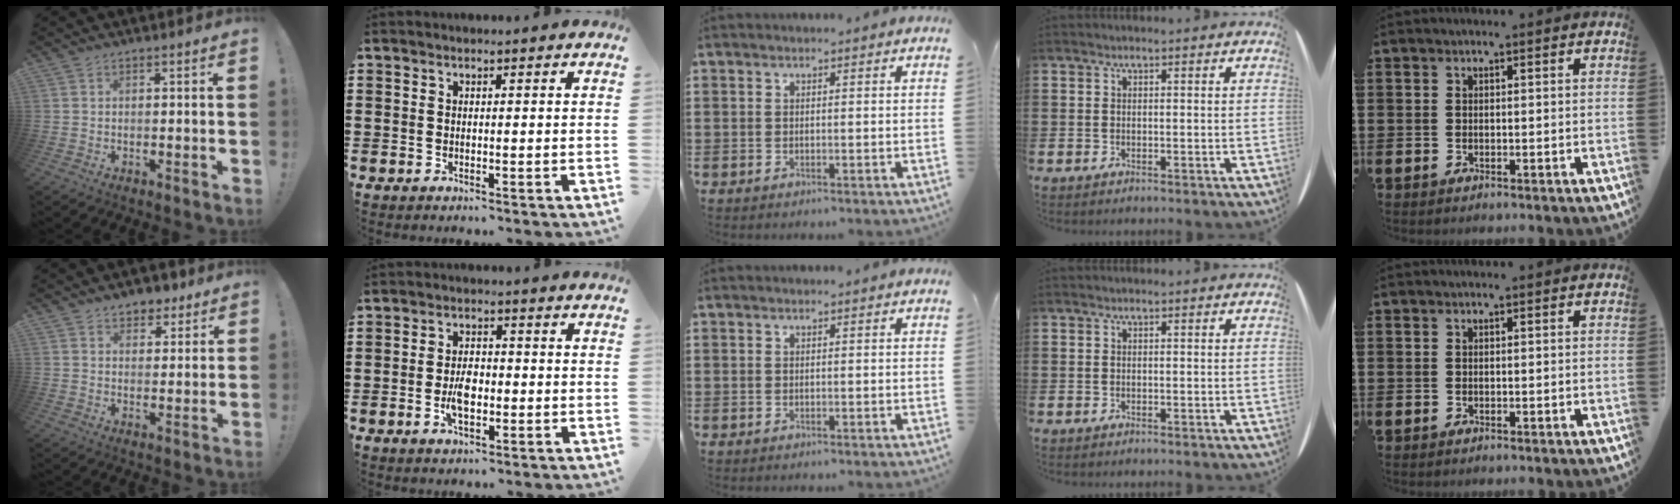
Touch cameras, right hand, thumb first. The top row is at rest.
{"thumb": {"total": 6.0, "force": [4.2, 3.9, 1.5], "torque": [0.000, -0.028, 0.075]}, "index": {"total": 4.3, "force": [-0.9, 2.3, 3.5], "torque": [-0.078, 0.002, -0.020]}}